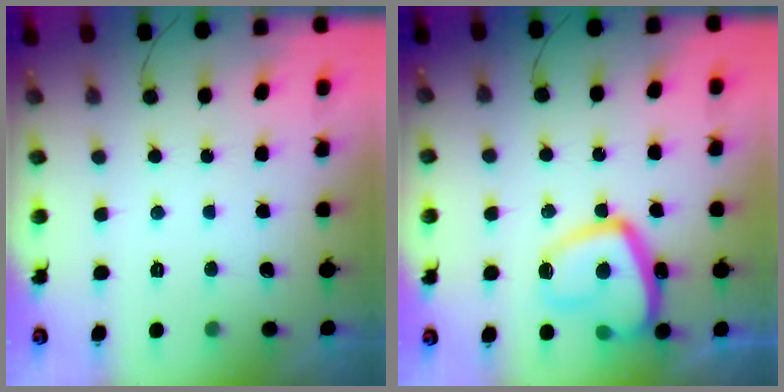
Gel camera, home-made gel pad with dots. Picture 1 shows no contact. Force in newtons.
{"total": 16.8, "press": 16.7, "slide": 2.0}